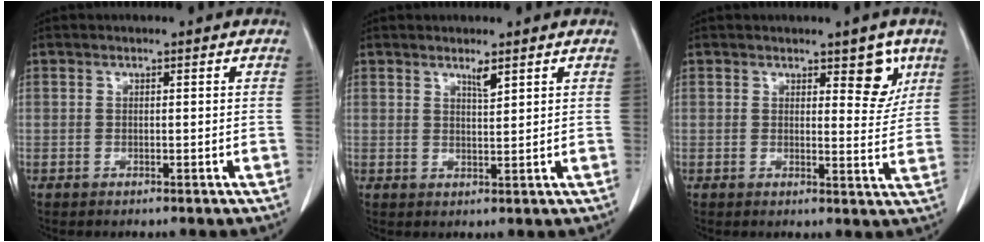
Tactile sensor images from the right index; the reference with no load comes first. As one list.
[{"total": 1.9, "force": [1.4, 0.1, 1.3], "torque": [-0.025, -0.005, 0.027]}, {"total": 4.8, "force": [2.8, 1.8, 3.5], "torque": [-0.034, -0.011, 0.033]}]